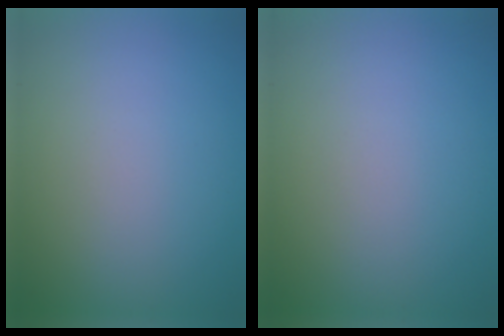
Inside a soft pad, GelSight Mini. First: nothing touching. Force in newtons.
{"total": 0.0}